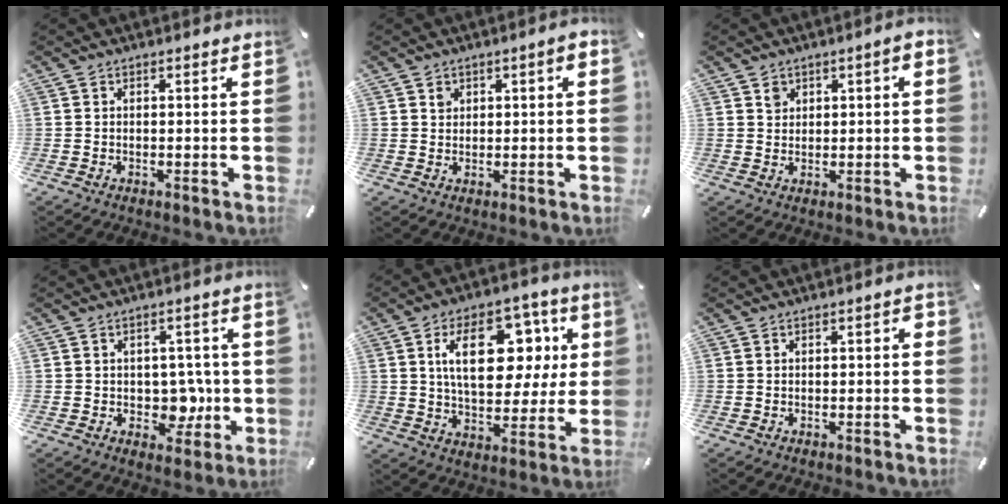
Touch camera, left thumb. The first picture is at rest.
{"total": 2.1, "force": [0.9, 1.7, 1.0], "torque": [-0.007, -0.001, 0.010]}
{"total": 2.4, "force": [1.1, 2.0, 0.9], "torque": [-0.005, 0.000, 0.014]}
{"total": 6.9, "force": [-0.5, 5.6, 4.0], "torque": [-0.032, -0.001, -0.011]}
{"total": 17.9, "force": [5.5, 10.9, 13.1], "torque": [-0.198, 0.003, 0.092]}
{"total": 1.4, "force": [-0.6, 0.7, 1.0], "torque": [-0.018, 0.006, -0.013]}